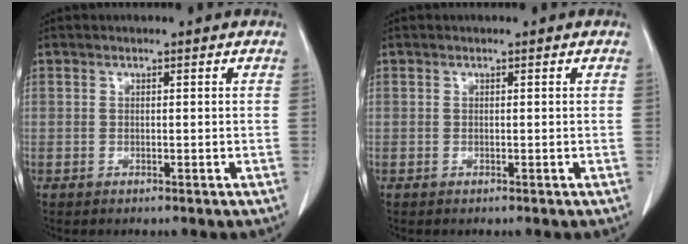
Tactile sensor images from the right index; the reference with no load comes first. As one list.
[{"total": 0.0}]